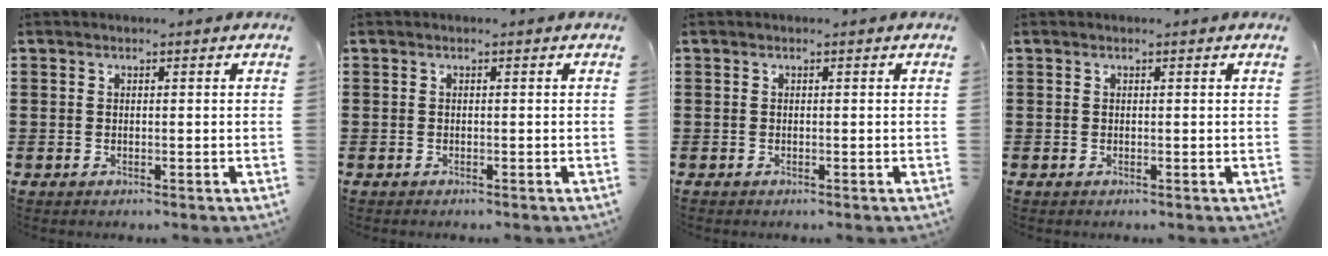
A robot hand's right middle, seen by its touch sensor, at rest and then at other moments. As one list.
[{"total": 0.0}, {"total": 0.0}, {"total": 0.0}]